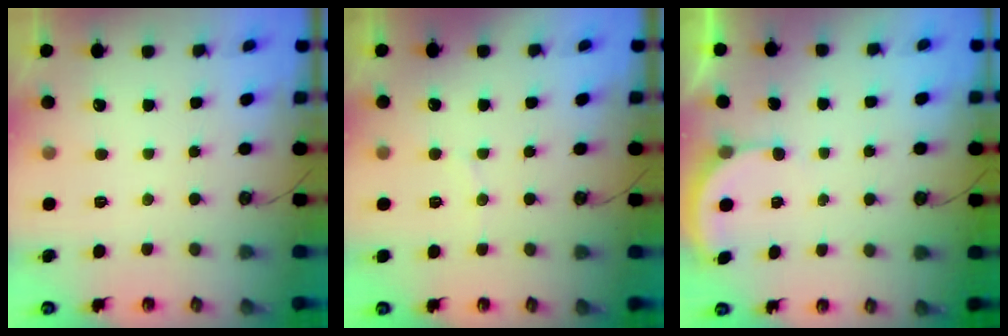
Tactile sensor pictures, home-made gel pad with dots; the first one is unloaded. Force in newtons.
{"total": 2.2, "press": 2.0, "slide": 0.9}
{"total": 1.6, "press": 1.6, "slide": 0.3}